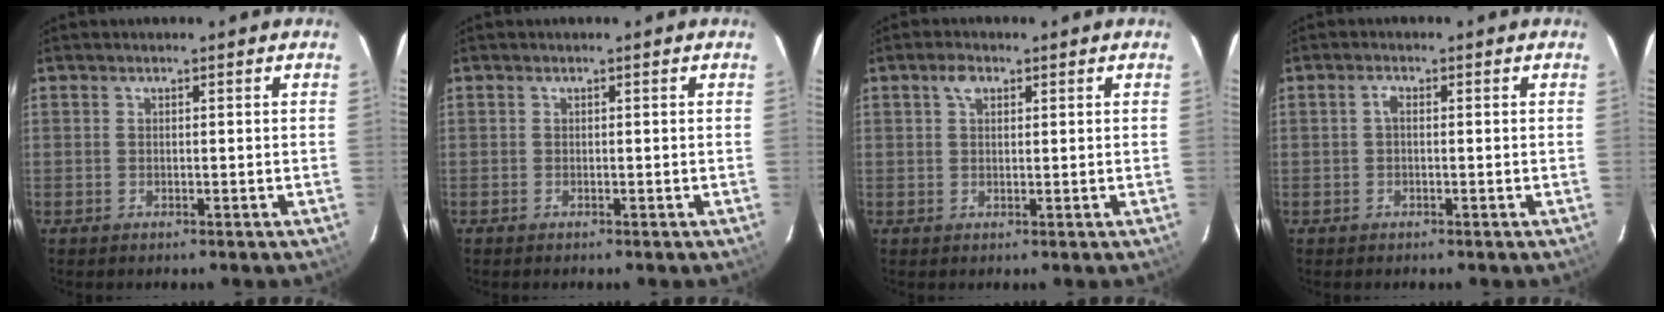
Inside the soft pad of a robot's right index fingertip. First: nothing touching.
{"total": 0.0}
{"total": 2.5, "force": [1.2, 1.5, 1.6], "torque": [-0.029, 0.009, 0.020]}
{"total": 1.2, "force": [-0.1, 0.6, 1.0], "torque": [-0.019, 0.006, -0.004]}